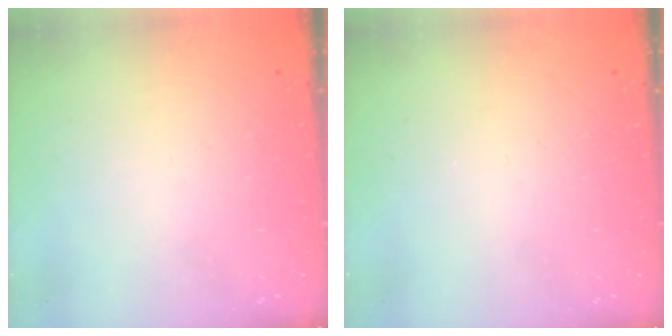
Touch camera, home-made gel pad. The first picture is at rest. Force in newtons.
{"total": 0.0}